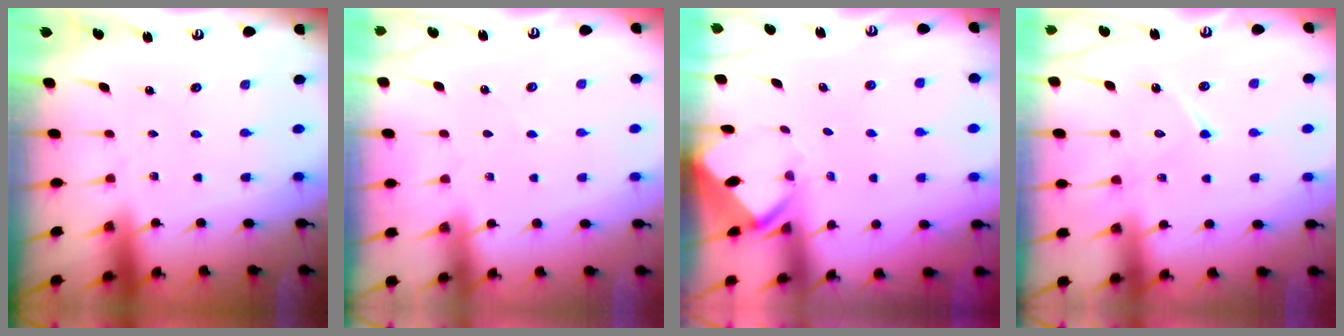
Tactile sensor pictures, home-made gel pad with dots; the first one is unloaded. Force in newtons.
{"total": 2.1, "press": 2.0, "slide": 0.3}
{"total": 2.9, "press": 2.9, "slide": 0.2}
{"total": 12.4, "press": 12.3, "slide": 0.9}